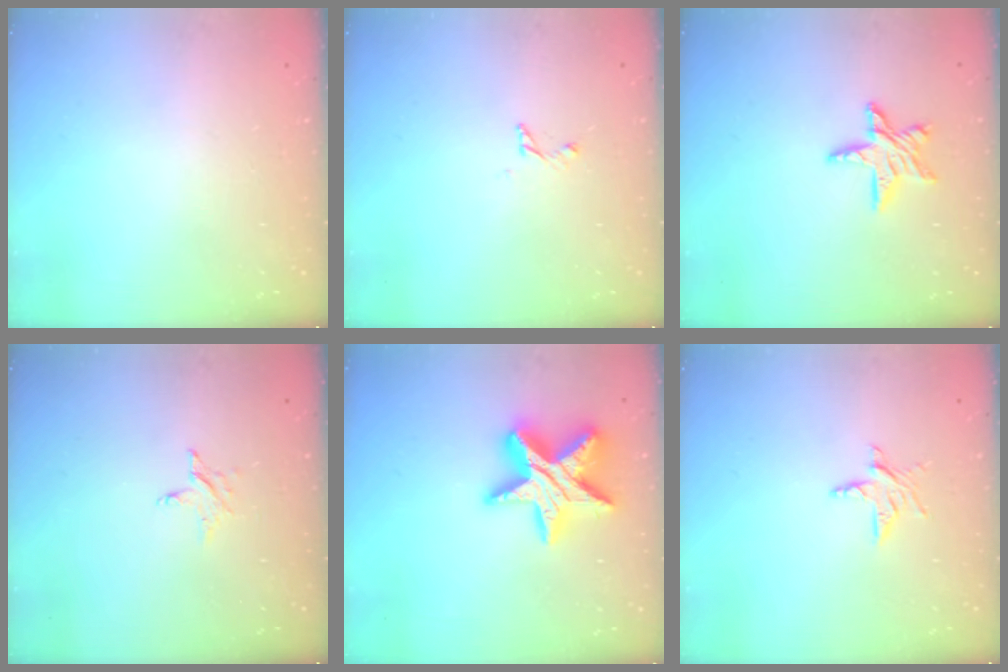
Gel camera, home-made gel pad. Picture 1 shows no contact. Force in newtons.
{"total": 3.3, "press": 3.3, "slide": 0.2}
{"total": 9.7, "press": 9.6, "slide": 0.9}
{"total": 2.4, "press": 2.4, "slide": 0.1}
{"total": 18.0, "press": 17.9, "slide": 1.4}
{"total": 5.2, "press": 5.2, "slide": 0.3}